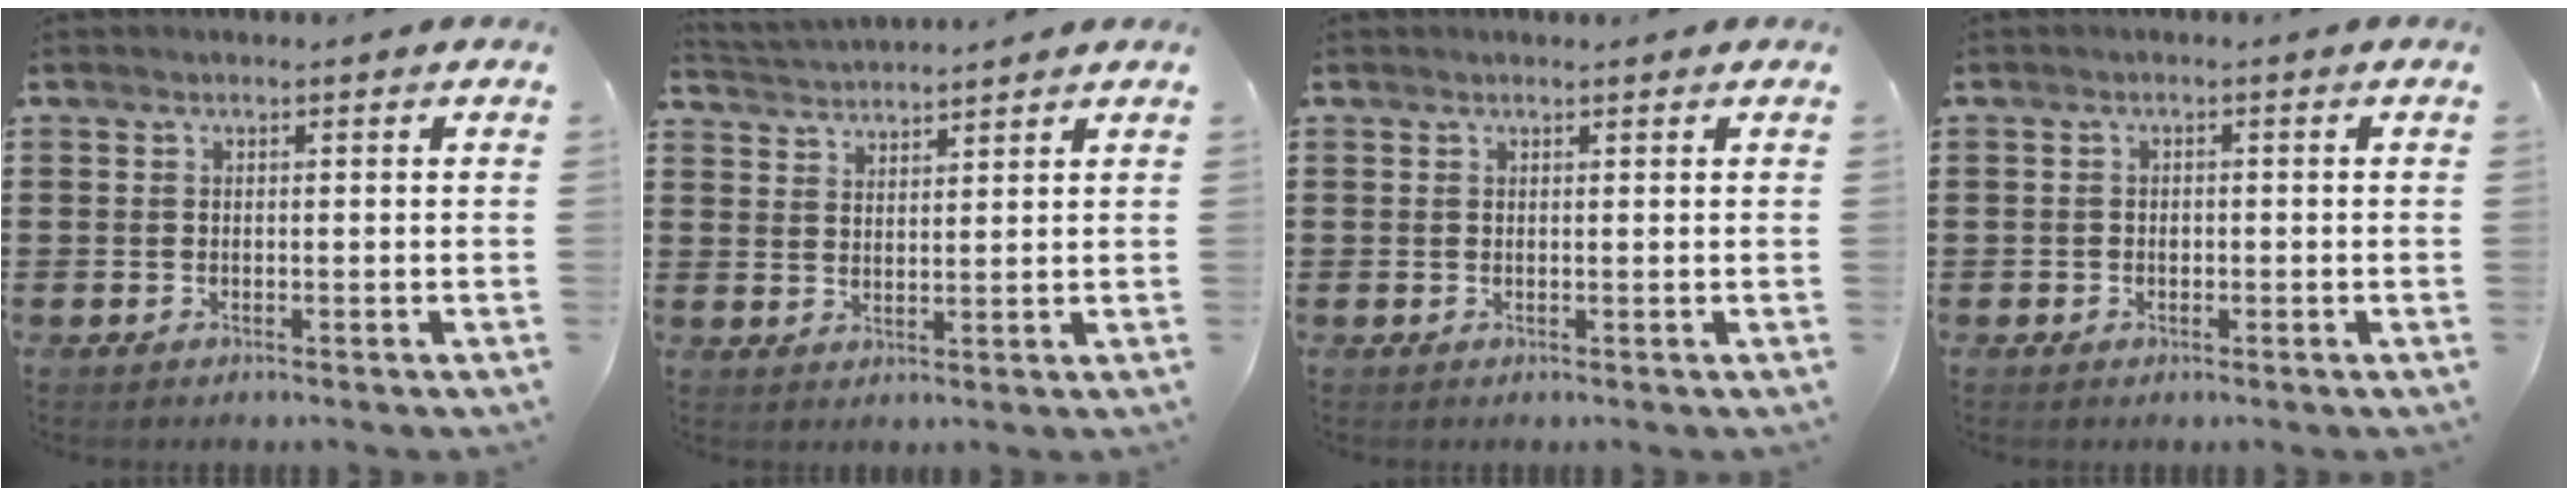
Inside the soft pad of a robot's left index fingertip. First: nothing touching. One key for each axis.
{"total": 2.6, "fx": 2.6, "fy": -0.3, "fz": -0.3, "tx": -0.005, "ty": -0.011, "tz": 0.046}
{"total": 0.5, "fx": 0.4, "fy": -0.1, "fz": 0.3, "tx": -0.006, "ty": -0.002, "tz": 0.009}
{"total": 0.8, "fx": -0.2, "fy": 0.7, "fz": 0.3, "tx": -0.010, "ty": 0.004, "tz": -0.006}